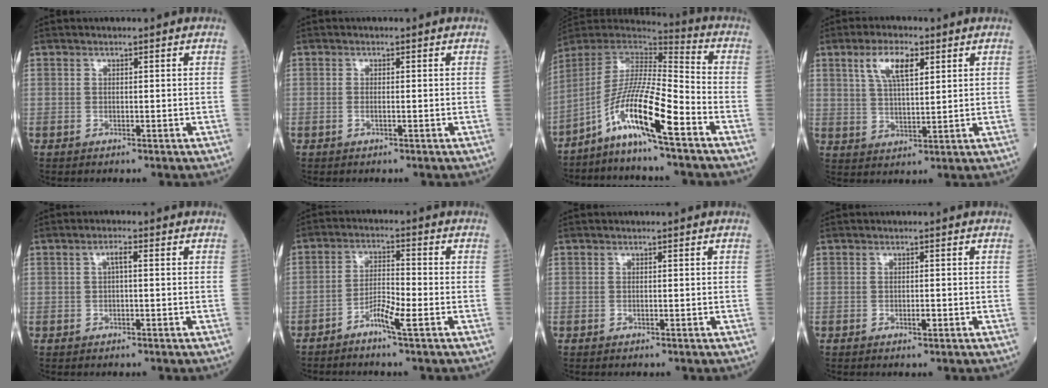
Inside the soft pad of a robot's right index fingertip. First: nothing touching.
{"total": 0.6, "force": [-0.2, 0.2, 0.5], "torque": [-0.012, -0.001, -0.004]}
{"total": 13.0, "force": [-7.5, -0.1, 10.6], "torque": [-0.207, -0.004, -0.143]}
{"total": 6.9, "force": [3.3, 2.2, 5.7], "torque": [-0.112, 0.009, 0.063]}
{"total": 1.6, "force": [0.2, 0.3, 1.6], "torque": [-0.027, 0.004, 0.003]}
{"total": 4.3, "force": [-2.7, 0.0, 3.3], "torque": [-0.062, 0.005, -0.054]}
{"total": 0.0}
{"total": 0.8, "force": [-0.3, 0.2, 0.7], "torque": [-0.014, -0.001, -0.005]}